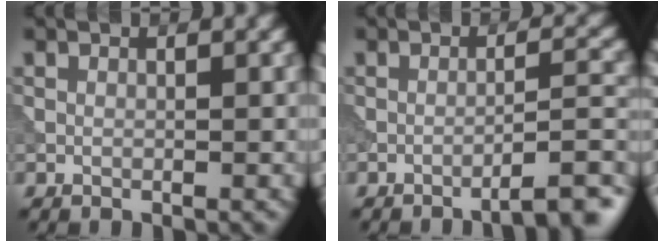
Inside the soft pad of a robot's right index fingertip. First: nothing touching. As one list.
[{"total": 5.0, "force": [-3.5, 0.9, 3.4], "torque": [-0.032, 0.018, -0.054]}]